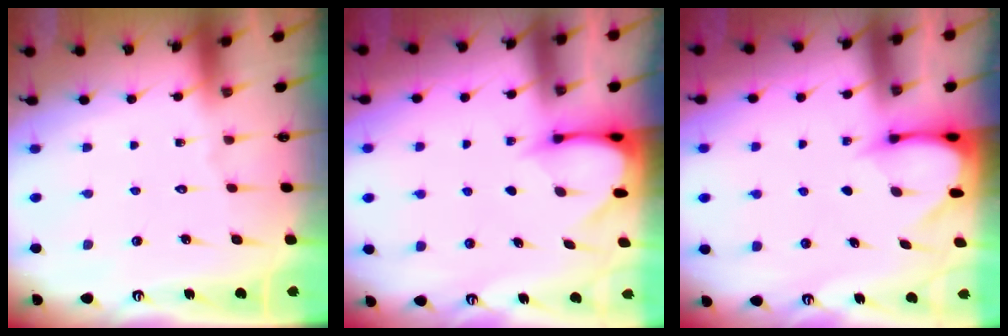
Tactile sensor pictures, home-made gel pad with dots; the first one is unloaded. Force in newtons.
{"total": 3.4, "press": 3.4, "slide": 0.3}
{"total": 3.3, "press": 3.3, "slide": 0.3}